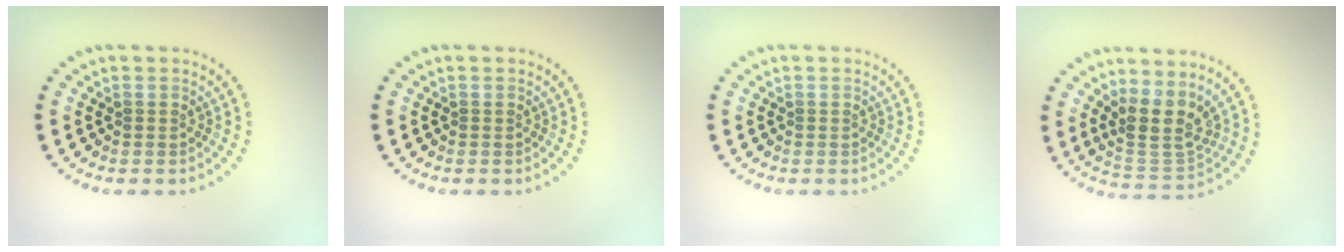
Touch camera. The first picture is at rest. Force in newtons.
{"total": 0.0}
{"total": 0.0}
{"total": 4.1, "press": 3.4, "slide": 2.3}